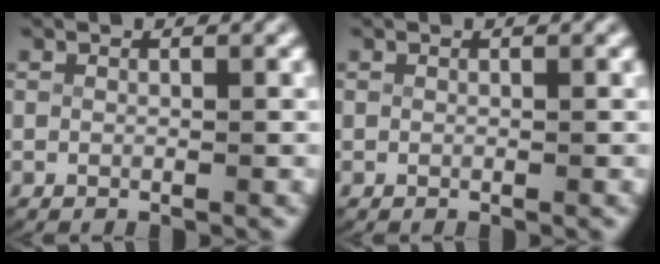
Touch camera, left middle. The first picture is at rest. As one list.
[{"total": 0.0}]